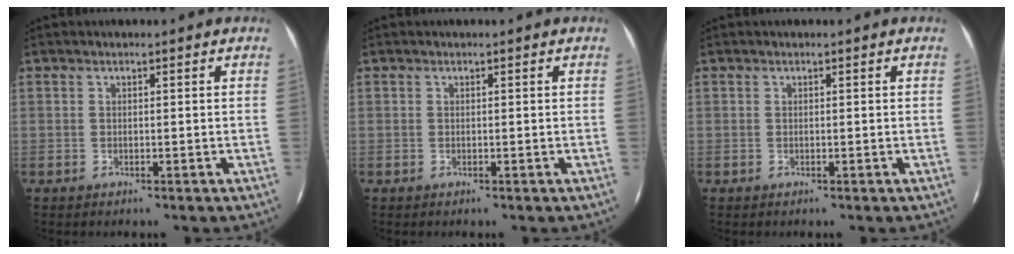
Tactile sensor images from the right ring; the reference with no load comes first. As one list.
[{"total": 0.0}, {"total": 0.0}]